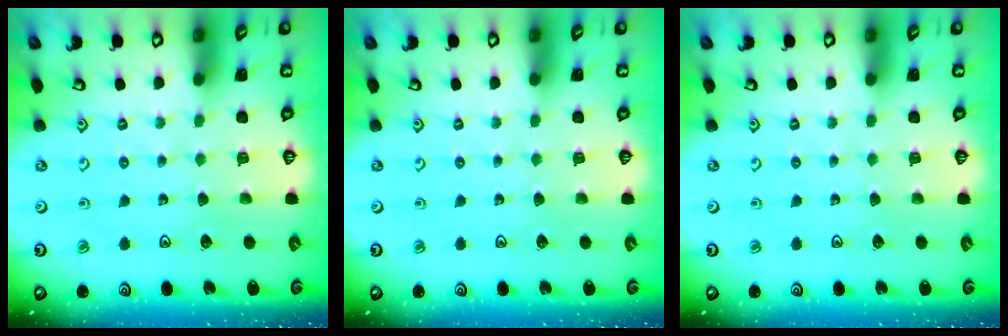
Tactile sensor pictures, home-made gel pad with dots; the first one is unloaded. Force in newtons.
{"total": 0.0}
{"total": 0.0}